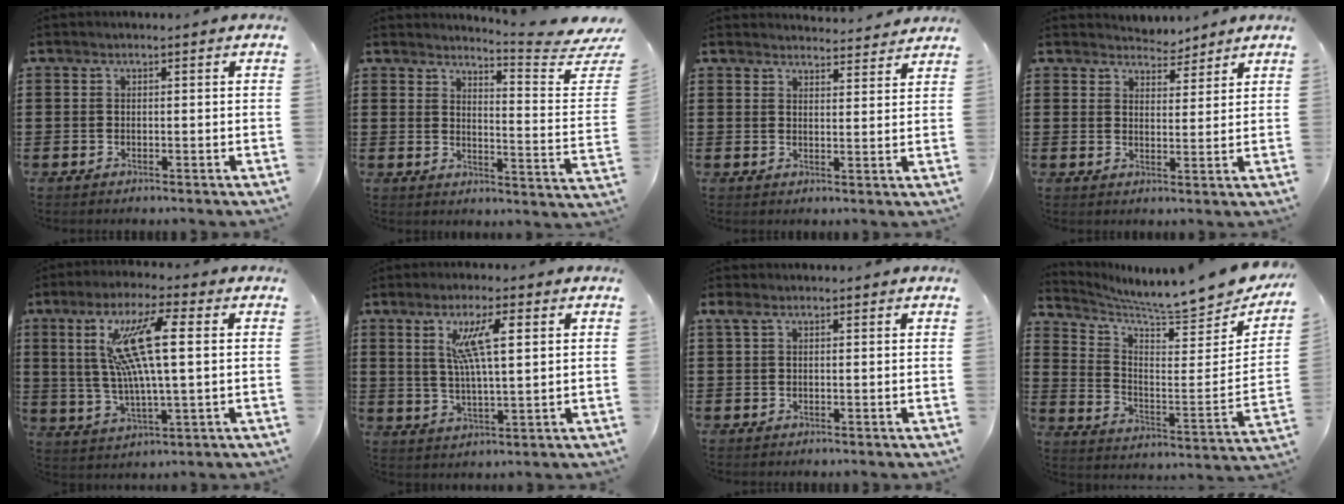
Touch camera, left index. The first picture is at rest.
{"total": 5.1, "force": [4.5, -0.6, 2.3], "torque": [-0.045, -0.049, 0.065]}
{"total": 3.3, "force": [3.3, 0.1, -0.1], "torque": [0.000, -0.020, 0.058]}
{"total": 3.6, "force": [3.6, 0.7, -0.3], "torque": [-0.007, -0.010, 0.067]}
{"total": 12.6, "force": [3.6, 2.5, 11.9], "torque": [-0.258, -0.002, 0.051]}
{"total": 8.1, "force": [3.3, 1.8, 7.2], "torque": [-0.143, 0.005, 0.053]}
{"total": 1.2, "force": [0.7, 0.5, 0.8], "torque": [-0.020, 0.004, 0.012]}
{"total": 6.6, "force": [6.3, -0.2, 2.0], "torque": [-0.057, -0.070, 0.097]}